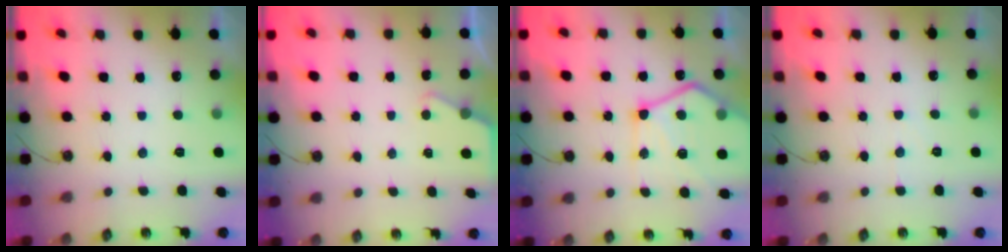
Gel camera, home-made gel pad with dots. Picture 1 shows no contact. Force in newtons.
{"total": 2.7, "press": 2.7, "slide": 0.4}
{"total": 18.4, "press": 18.3, "slide": 2.0}
{"total": 3.0, "press": 3.0, "slide": 0.6}